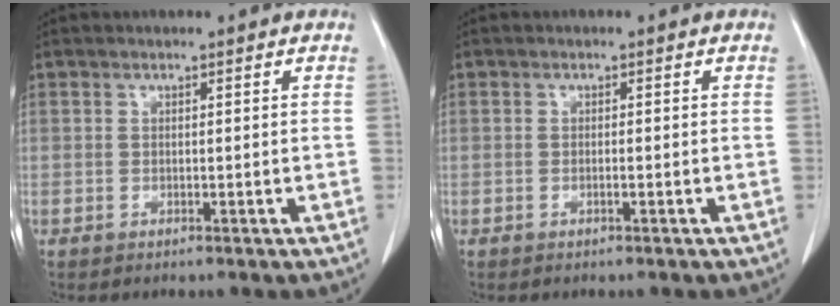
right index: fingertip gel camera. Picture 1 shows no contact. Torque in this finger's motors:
{"motor_torque": [-0.15, 0.12, -0.11, -0.01]}